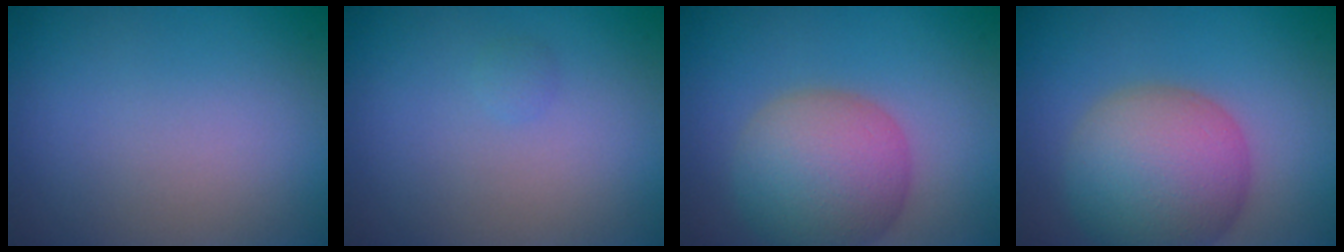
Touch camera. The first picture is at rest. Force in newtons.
{"total": 0.5, "press": 0.5, "slide": 0.0}
{"total": 7.8, "press": 7.8, "slide": 0.5}
{"total": 9.2, "press": 9.2, "slide": 0.6}